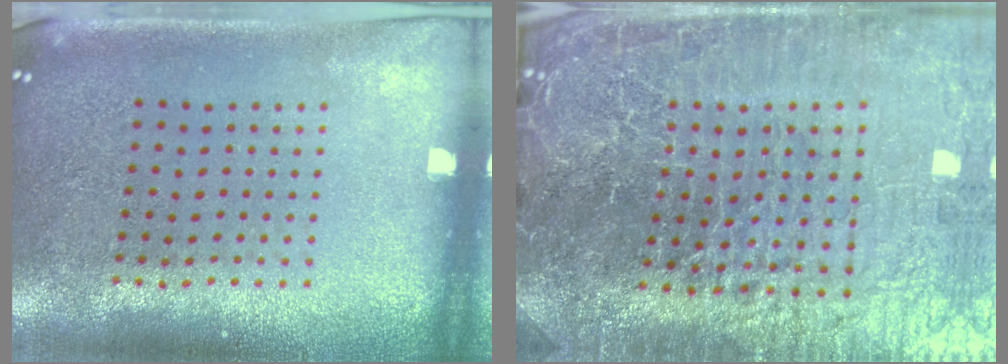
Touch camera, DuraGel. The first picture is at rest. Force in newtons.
{"total": 7.6, "press": 6.6, "slide": 3.8}